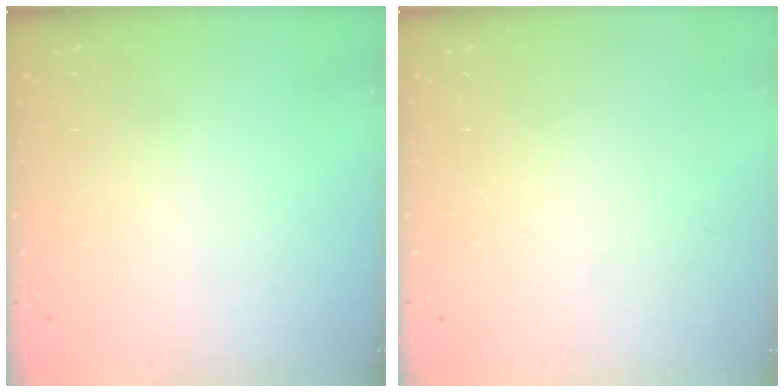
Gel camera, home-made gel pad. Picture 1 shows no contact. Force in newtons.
{"total": 0.0}